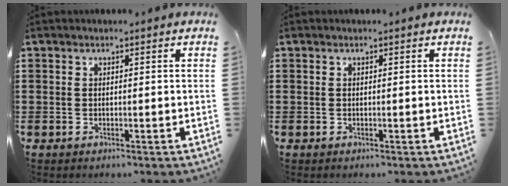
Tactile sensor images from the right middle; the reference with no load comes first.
{"total": 0.0}